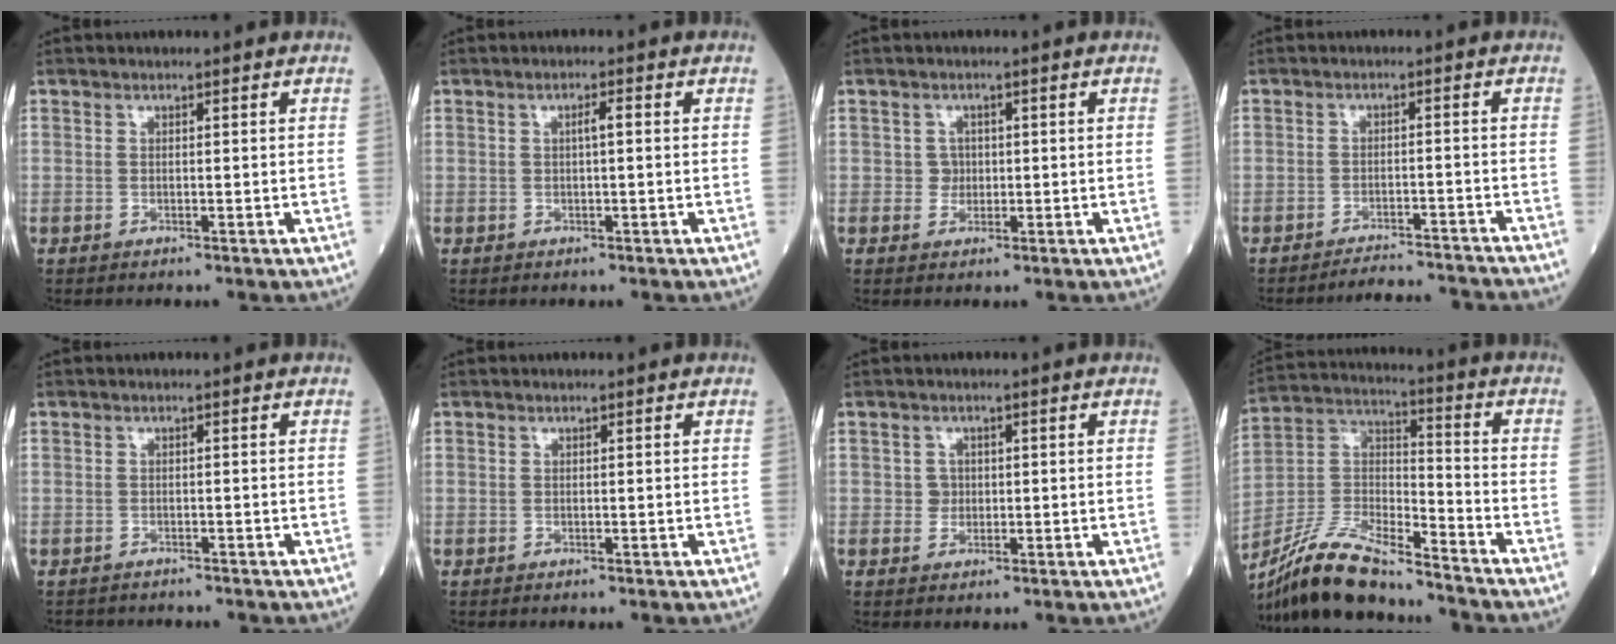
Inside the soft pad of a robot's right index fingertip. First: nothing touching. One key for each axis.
{"total": 1.8, "fx": 0.2, "fy": 0.2, "fz": 1.7, "tx": -0.029, "ty": 0.005, "tz": 0.003}
{"total": 1.9, "fx": 0.0, "fy": 1.8, "fz": 0.6, "tx": -0.004, "ty": 0.003, "tz": -0.001}
{"total": 8.0, "fx": -7.9, "fy": 0.1, "fz": 0.9, "tx": -0.003, "ty": 0.004, "tz": -0.108}
{"total": 2.4, "fx": -2.2, "fy": 1.0, "fz": -0.1, "tx": 0.000, "ty": -0.001, "tz": -0.035}
{"total": 0.0}
{"total": 1.8, "fx": 0.1, "fy": 1.7, "fz": 0.5, "tx": -0.005, "ty": 0.003, "tz": 0.001}
{"total": 16.2, "fx": -14.5, "fy": 2.4, "fz": 6.8, "tx": -0.134, "ty": 0.010, "tz": -0.272}